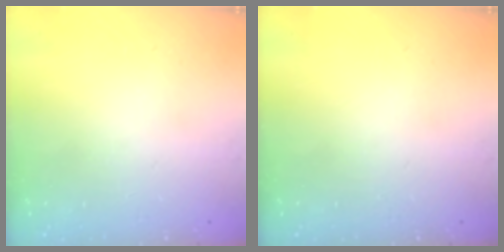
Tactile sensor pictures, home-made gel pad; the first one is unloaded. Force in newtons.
{"total": 0.0}